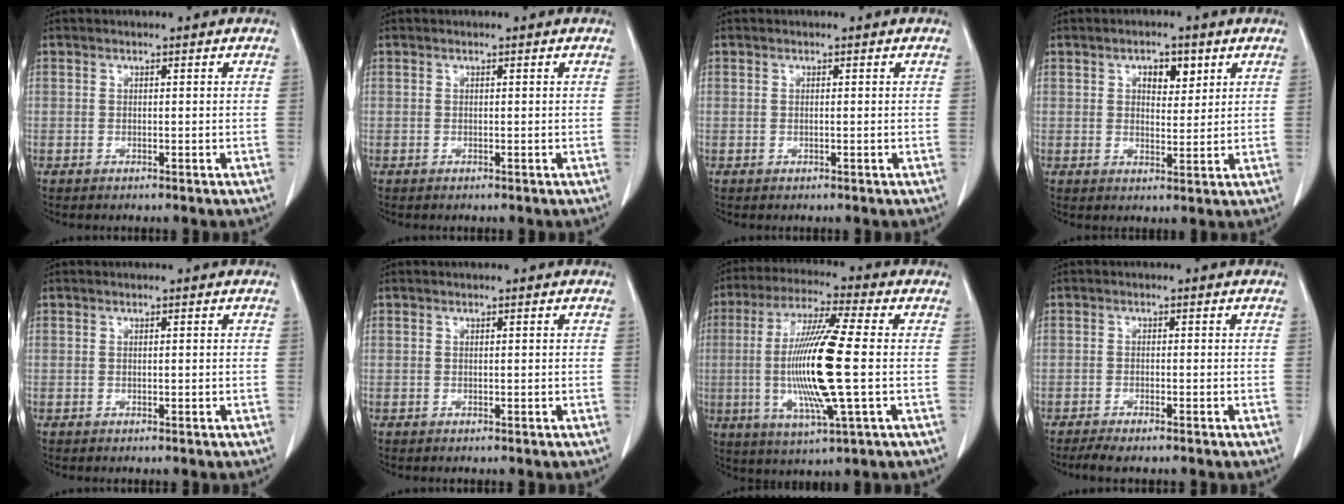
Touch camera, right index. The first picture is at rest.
{"total": 0.0}
{"total": 0.0}
{"total": 4.1, "force": [1.9, 2.1, 3.0], "torque": [-0.043, 0.003, 0.030]}
{"total": 0.0}
{"total": 0.0}
{"total": 15.4, "force": [-1.2, 0.4, 15.3], "torque": [-0.309, -0.011, -0.029]}
{"total": 4.0, "force": [-3.2, 0.6, 2.3], "torque": [-0.036, -0.008, -0.049]}